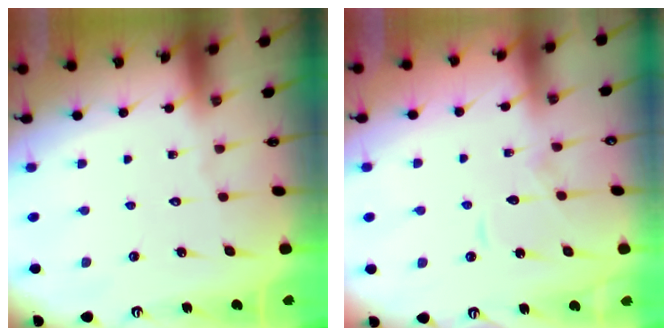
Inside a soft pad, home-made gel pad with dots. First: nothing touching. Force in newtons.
{"total": 6.5, "press": 6.5, "slide": 0.7}